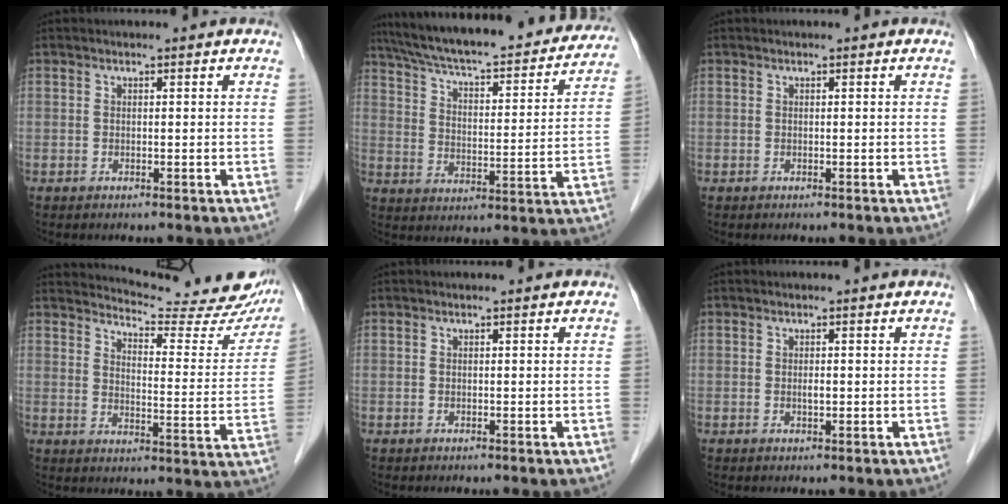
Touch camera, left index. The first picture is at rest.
{"total": 28.4, "force": [25.0, 5.3, 12.4], "torque": [-0.206, -0.014, 0.332]}
{"total": 0.0}
{"total": 21.0, "force": [19.7, 2.7, 6.6], "torque": [-0.089, -0.078, 0.231]}
{"total": 0.0}
{"total": 0.8, "force": [0.0, 0.2, 0.7], "torque": [-0.013, -0.001, 0.000]}